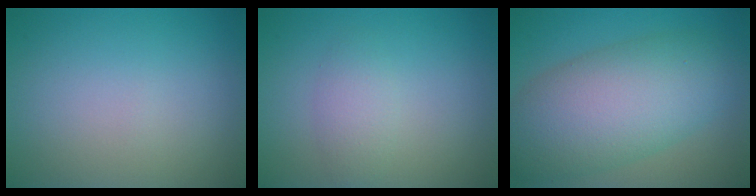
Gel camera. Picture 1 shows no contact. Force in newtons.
{"total": 1.9, "press": 1.9, "slide": 0.1}
{"total": 9.5, "press": 9.5, "slide": 0.4}